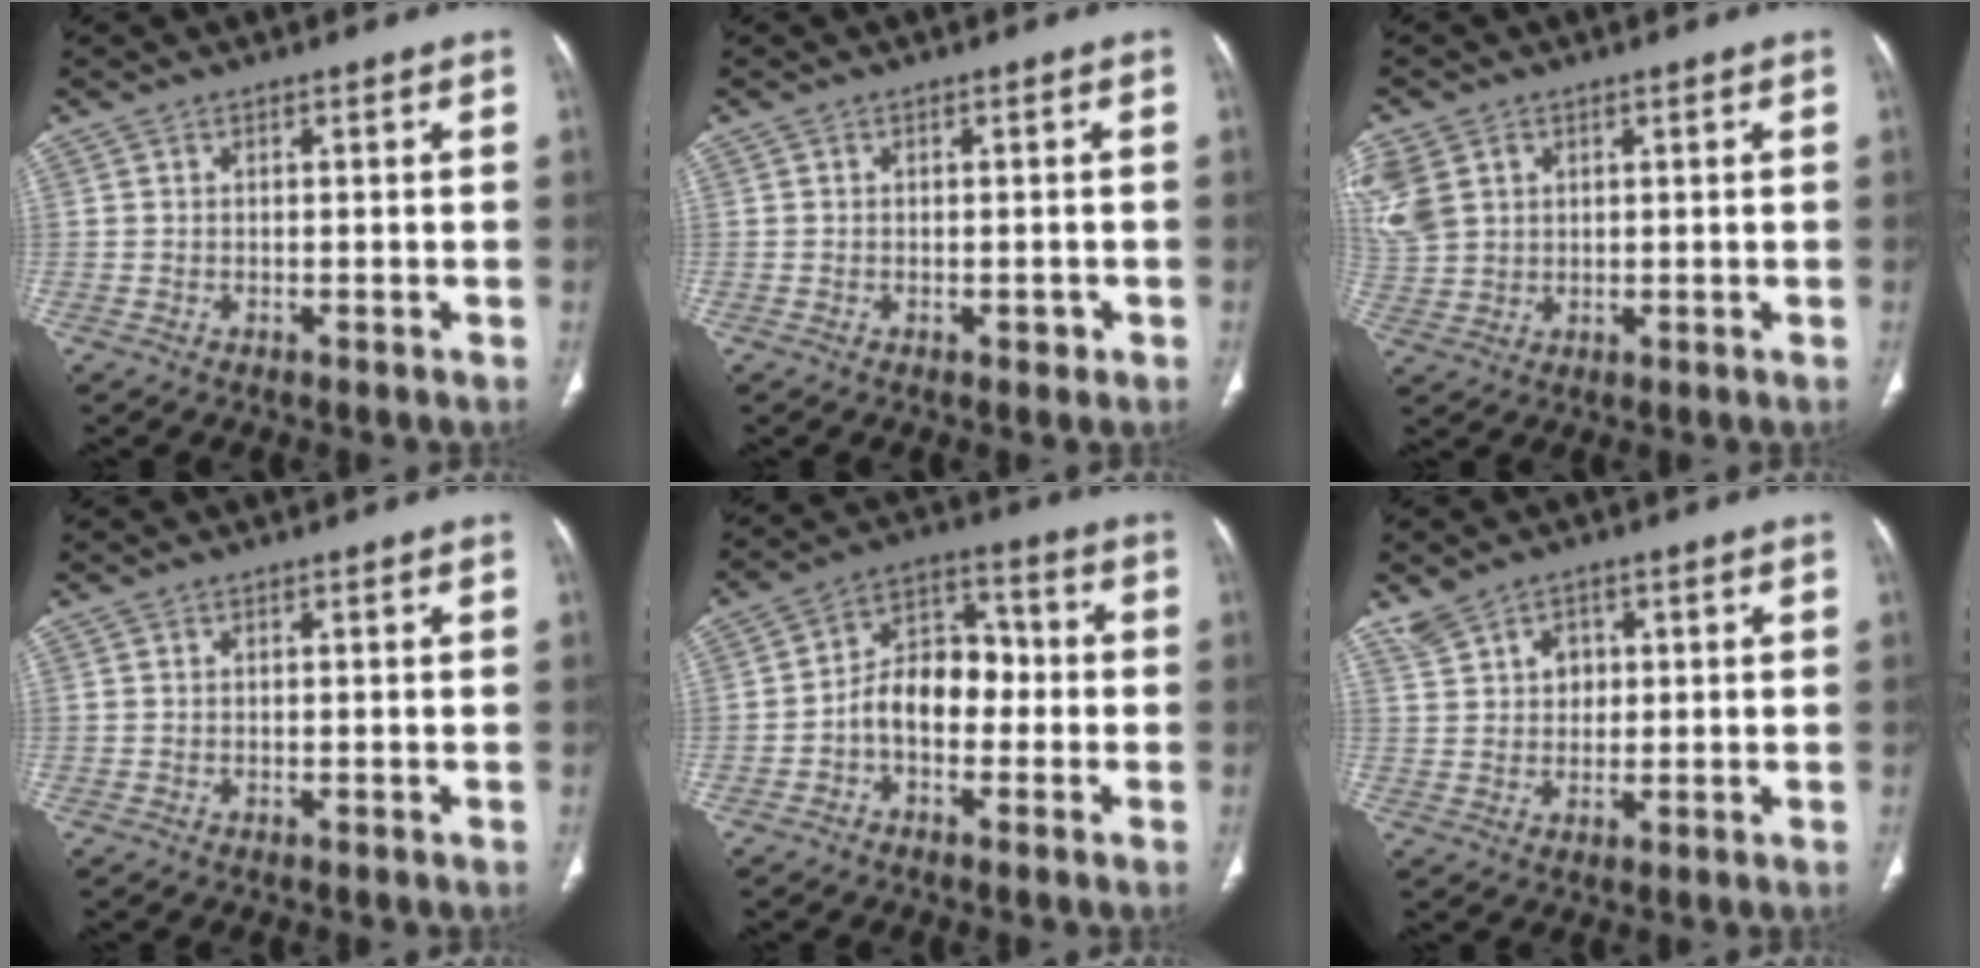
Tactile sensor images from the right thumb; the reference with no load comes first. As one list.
[{"total": 1.0, "force": [-0.4, 0.7, 0.6], "torque": [-0.001, 0.000, -0.004]}, {"total": 9.6, "force": [3.3, 7.4, 5.1], "torque": [-0.124, 0.004, 0.077]}, {"total": 0.0}, {"total": 9.6, "force": [-1.9, 6.6, 6.7], "torque": [-0.083, 0.042, -0.044]}, {"total": 4.9, "force": [2.1, 3.7, 2.4], "torque": [-0.028, -0.003, 0.042]}]